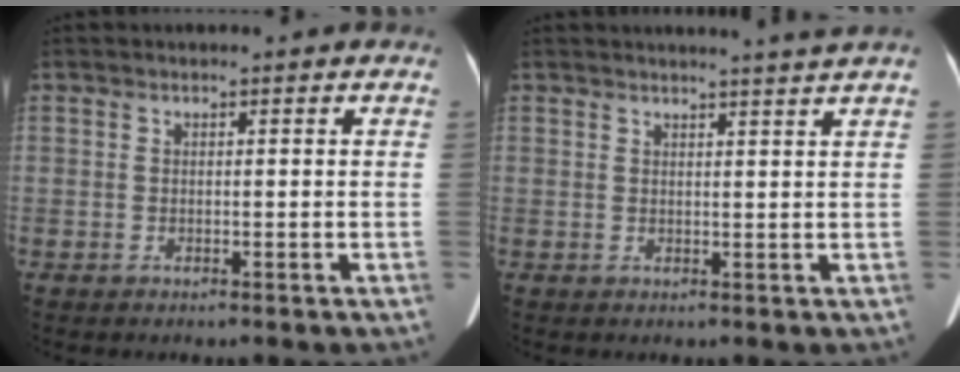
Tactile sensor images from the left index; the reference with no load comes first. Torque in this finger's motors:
{"motor_torque": [-0.29, -0.40, -0.04, 0.00]}